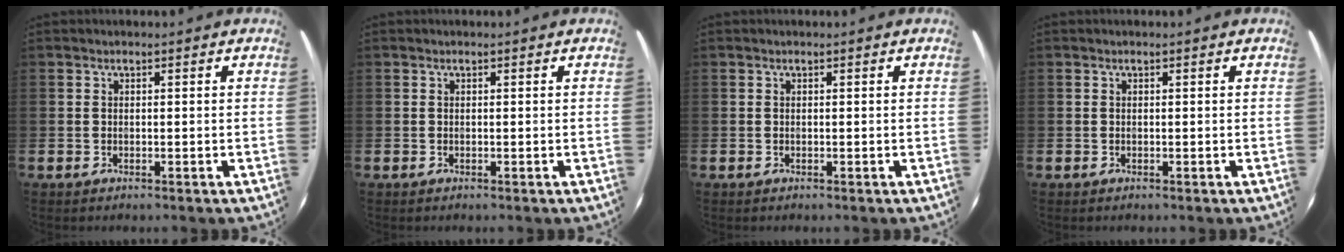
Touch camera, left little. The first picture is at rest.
{"total": 0.0}
{"total": 0.0}
{"total": 0.0}